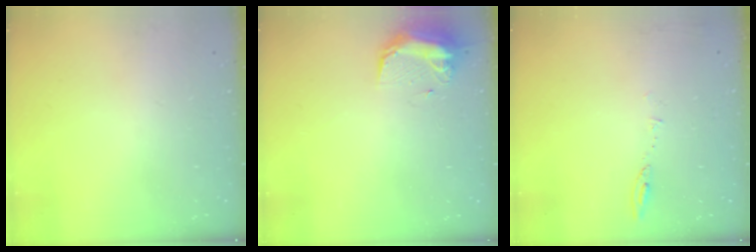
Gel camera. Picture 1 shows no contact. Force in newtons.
{"total": 9.8, "press": 9.8, "slide": 0.8}
{"total": 5.7, "press": 5.7, "slide": 0.7}